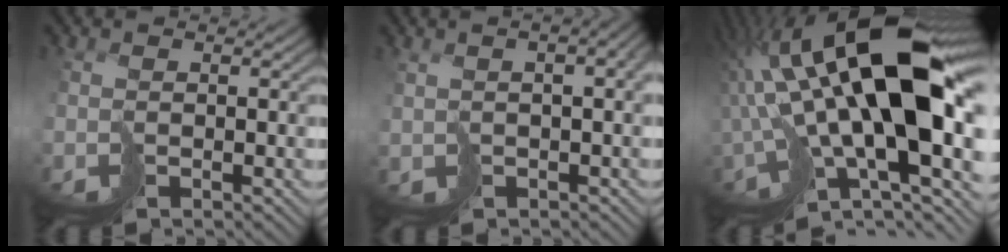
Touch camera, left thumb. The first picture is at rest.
{"total": 5.5, "force": [0.7, 2.4, 4.9], "torque": [-0.101, -0.011, 0.033]}
{"total": 20.7, "force": [2.4, 9.2, 18.4], "torque": [-0.329, 0.019, 0.045]}